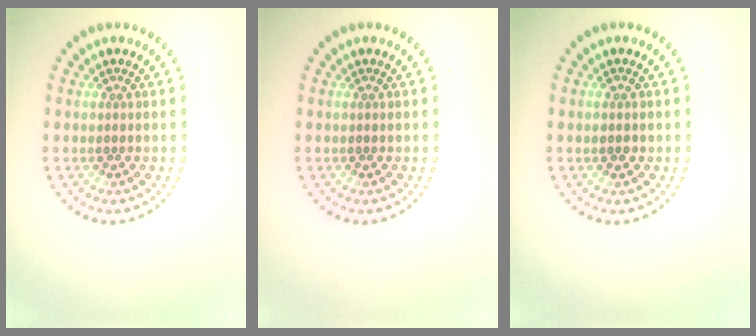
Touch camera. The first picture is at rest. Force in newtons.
{"total": 0.0}
{"total": 1.0, "press": 1.0, "slide": 0.1}